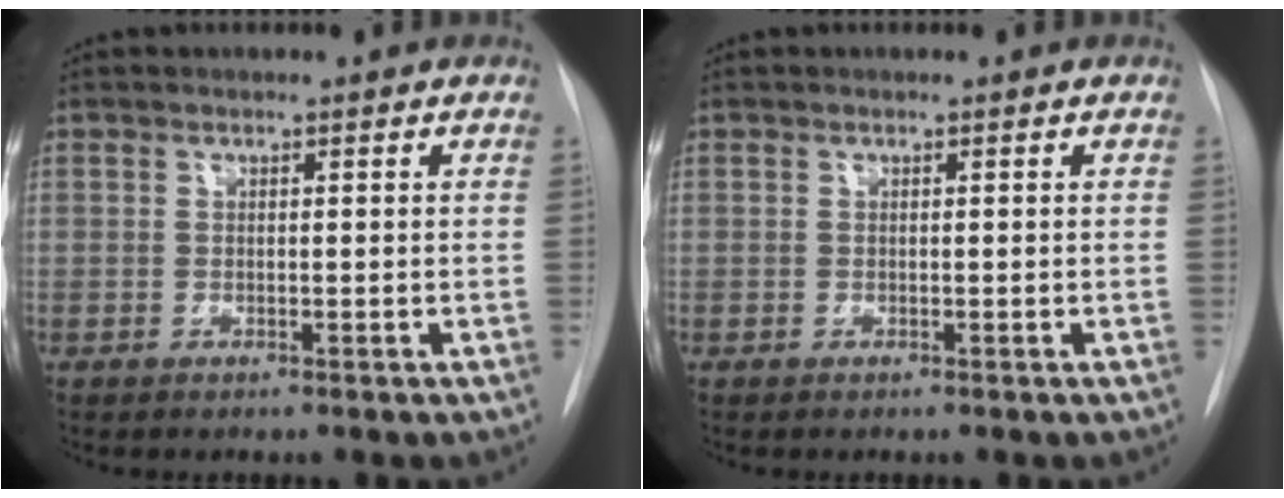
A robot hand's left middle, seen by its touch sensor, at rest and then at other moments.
{"total": 0.0}